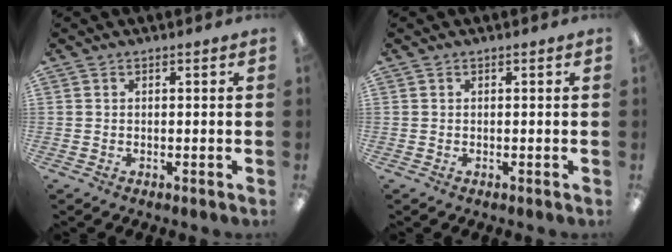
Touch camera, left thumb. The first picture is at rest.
{"total": 0.0}